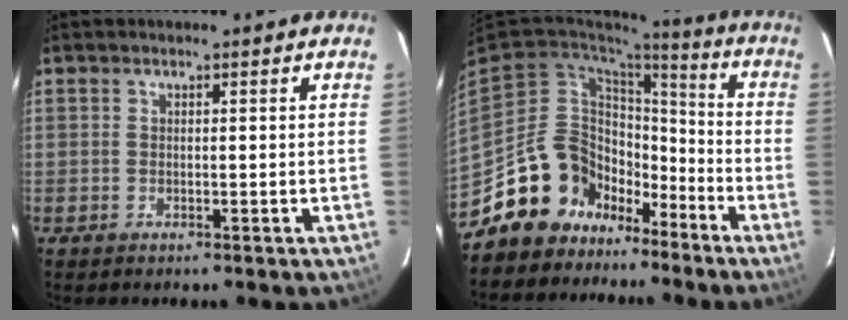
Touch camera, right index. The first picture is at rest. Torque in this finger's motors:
{"motor_torque": [1.04, -1.09, 0.53, 0.01]}